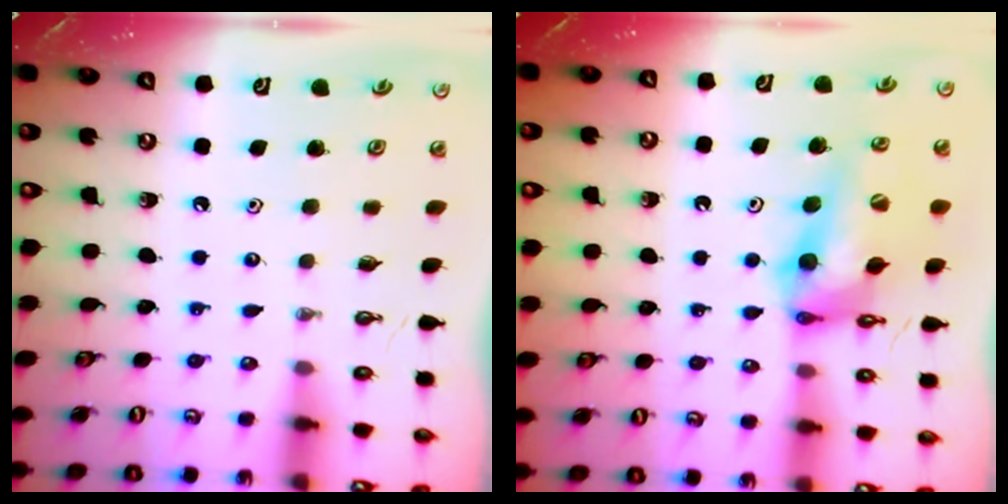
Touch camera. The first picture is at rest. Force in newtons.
{"total": 13.5, "press": 13.0, "slide": 3.6}